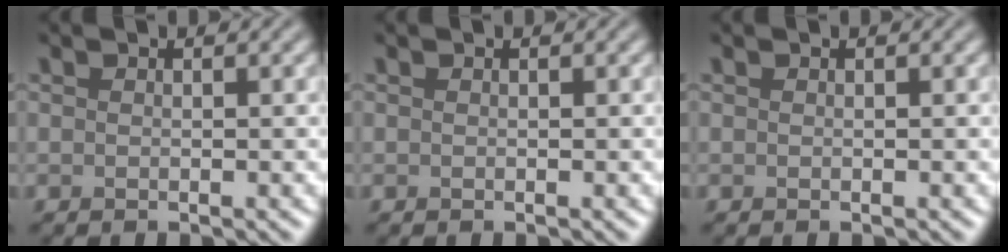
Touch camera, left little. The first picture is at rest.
{"total": 0.0}
{"total": 0.0}